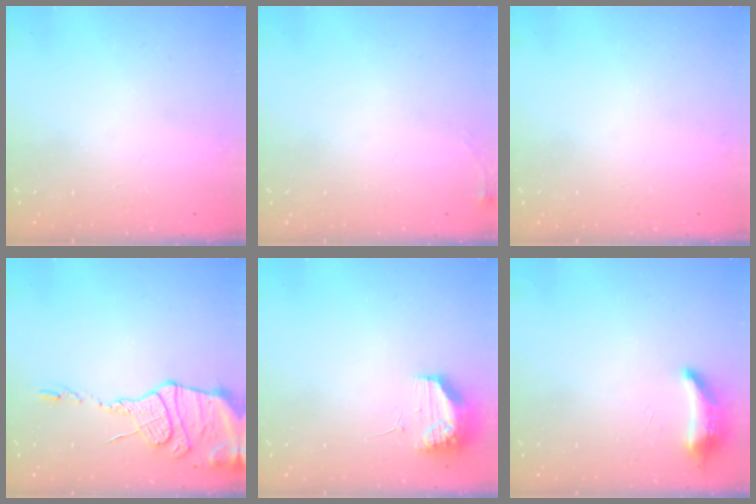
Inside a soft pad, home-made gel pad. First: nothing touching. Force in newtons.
{"total": 3.7, "press": 3.7, "slide": 0.5}
{"total": 0.0}
{"total": 14.4, "press": 14.4, "slide": 1.4}
{"total": 9.7, "press": 9.6, "slide": 1.5}
{"total": 8.3, "press": 8.1, "slide": 1.8}